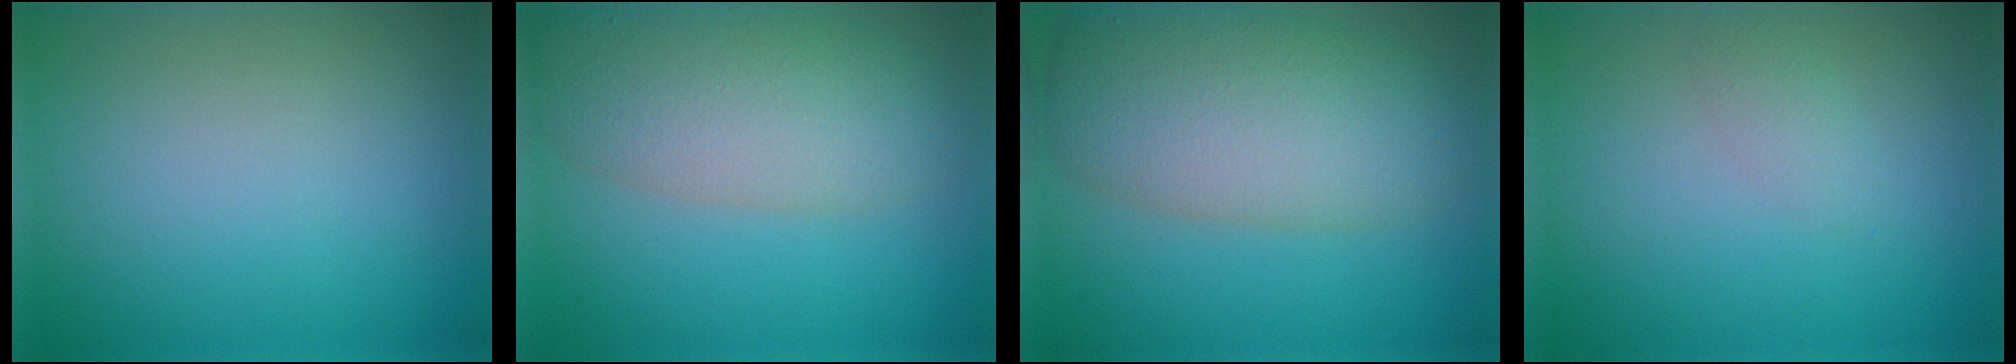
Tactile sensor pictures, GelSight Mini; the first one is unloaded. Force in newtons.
{"total": 7.5, "press": 7.5, "slide": 0.4}
{"total": 8.9, "press": 8.9, "slide": 0.2}
{"total": 1.1, "press": 1.1, "slide": 0.1}